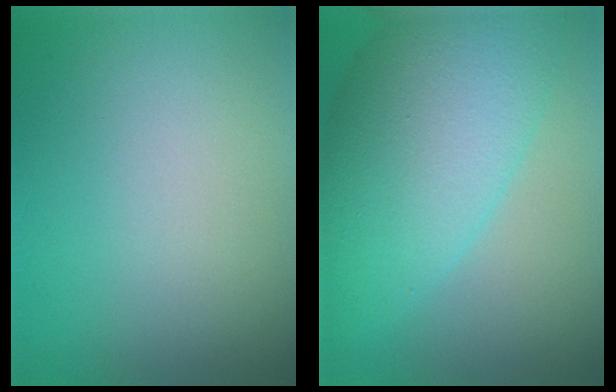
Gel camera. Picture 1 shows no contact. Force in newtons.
{"total": 10.3, "press": 10.3, "slide": 0.4}